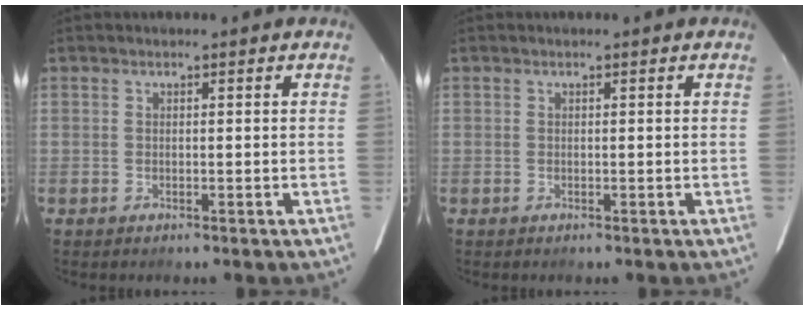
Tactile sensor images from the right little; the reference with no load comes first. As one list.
[{"total": 0.0}]